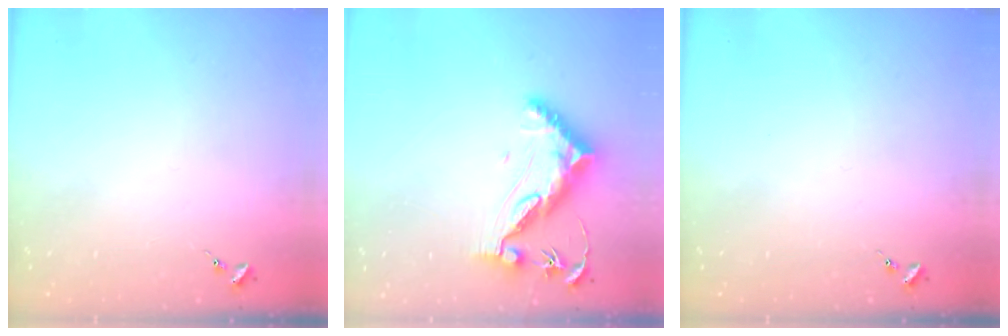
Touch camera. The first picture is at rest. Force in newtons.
{"total": 11.5, "press": 11.4, "slide": 0.7}
{"total": 0.0}